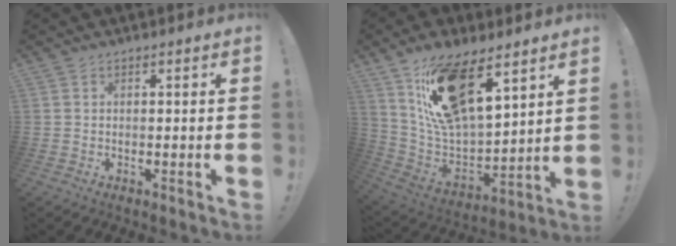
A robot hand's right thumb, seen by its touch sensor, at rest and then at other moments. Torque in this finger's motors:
{"motor_torque": [1.24, 3.77, 1.28, -0.31, 0.28]}